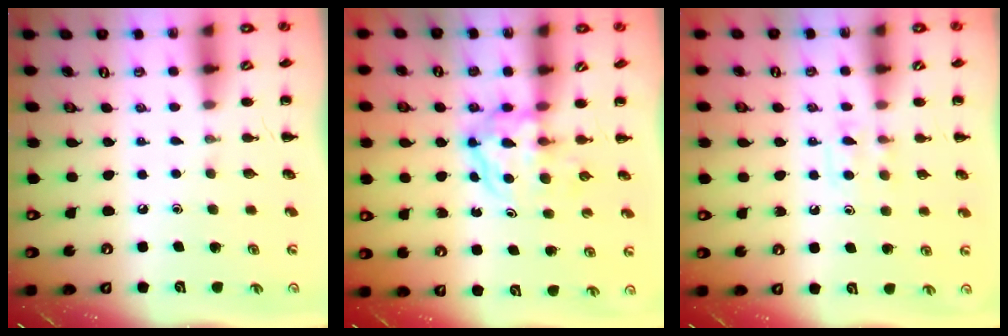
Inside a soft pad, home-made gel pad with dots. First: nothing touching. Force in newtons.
{"total": 3.9, "press": 3.9, "slide": 0.5}
{"total": 5.7, "press": 5.4, "slide": 1.9}